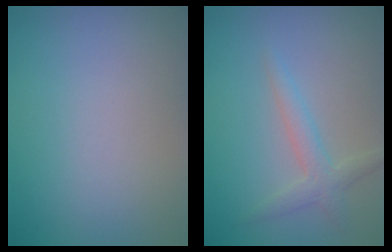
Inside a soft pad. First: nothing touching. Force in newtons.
{"total": 2.2, "press": 2.2, "slide": 0.1}